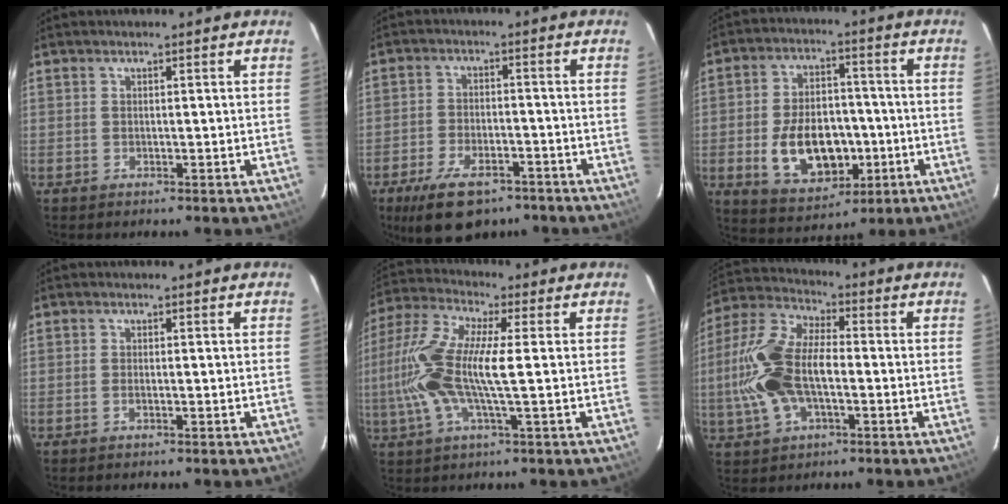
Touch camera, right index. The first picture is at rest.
{"total": 12.2, "force": [-8.3, 5.7, 6.9], "torque": [-0.151, -0.012, -0.133]}
{"total": 14.4, "force": [-3.5, 9.1, 10.6], "torque": [-0.210, 0.009, -0.035]}
{"total": 0.9, "force": [-0.4, 0.3, 0.8], "torque": [-0.016, 0.000, -0.008]}
{"total": 15.5, "force": [-0.3, 2.6, 15.3], "torque": [-0.299, 0.003, -0.015]}
{"total": 16.0, "force": [-2.2, 8.4, 13.5], "torque": [-0.293, 0.011, -0.045]}